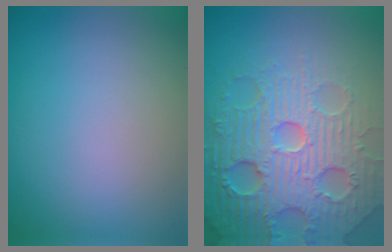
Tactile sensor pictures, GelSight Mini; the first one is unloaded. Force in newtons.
{"total": 7.9, "press": 7.7, "slide": 1.6}